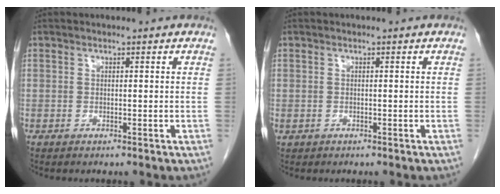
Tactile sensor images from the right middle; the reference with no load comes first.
{"total": 0.5, "force": [-0.2, 0.5, 0.1], "torque": [-0.004, 0.003, 0.001]}